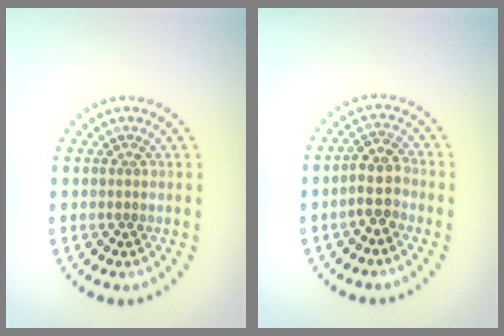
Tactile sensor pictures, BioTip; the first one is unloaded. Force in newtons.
{"total": 2.9, "press": 2.6, "slide": 1.4}